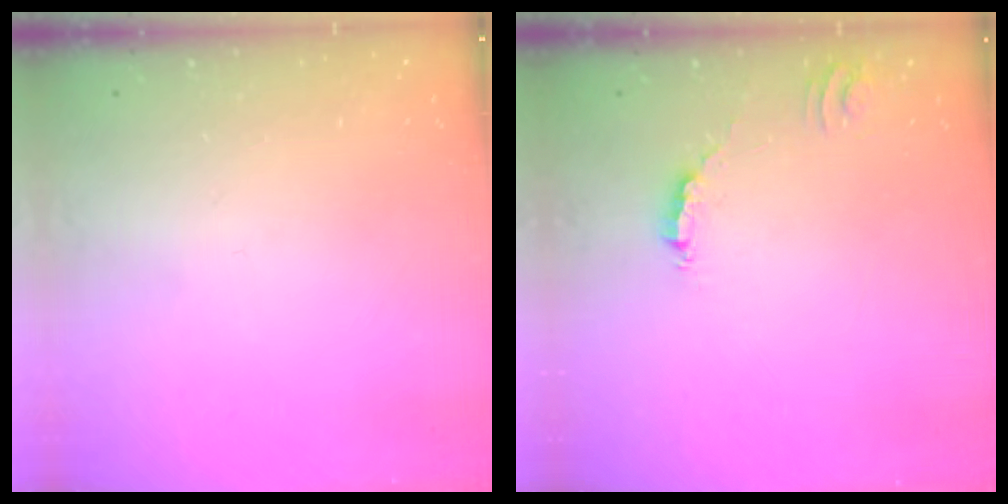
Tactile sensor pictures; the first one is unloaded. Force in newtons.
{"total": 2.7, "press": 2.7, "slide": 0.2}